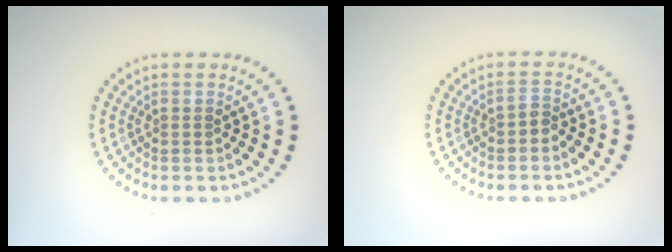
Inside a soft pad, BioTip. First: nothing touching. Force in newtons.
{"total": 1.0, "press": 0.8, "slide": 0.6}